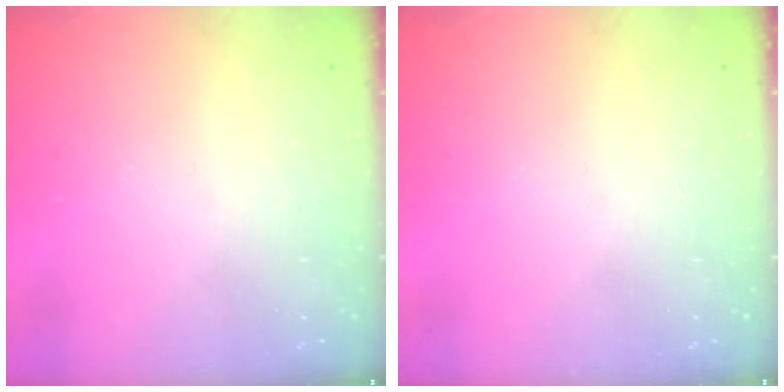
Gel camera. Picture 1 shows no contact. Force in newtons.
{"total": 0.0}